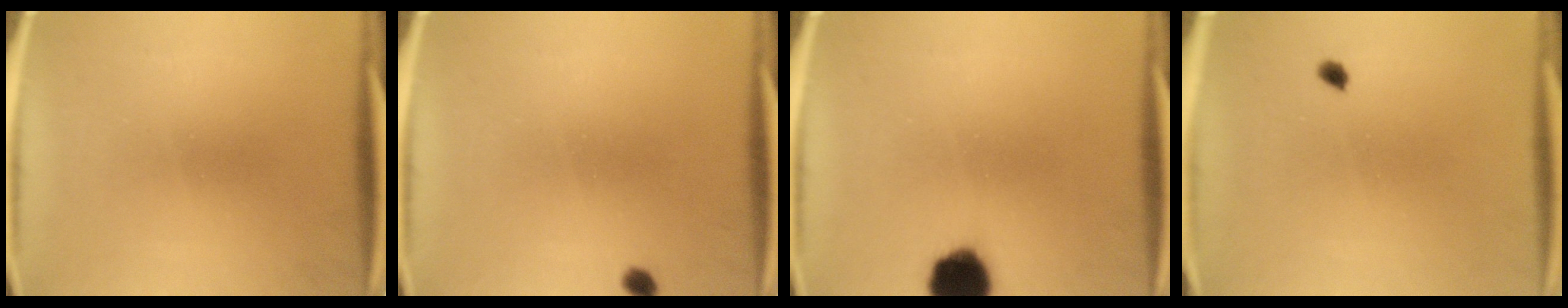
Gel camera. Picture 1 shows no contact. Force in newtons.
{"total": 1.3}
{"total": 10.3}
{"total": 1.1}